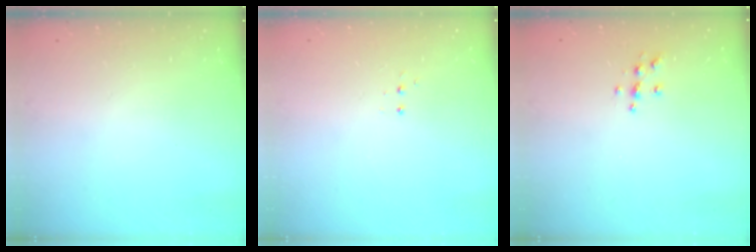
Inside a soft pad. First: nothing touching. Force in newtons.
{"total": 3.4, "press": 3.3, "slide": 0.7}
{"total": 5.5, "press": 5.5, "slide": 0.4}